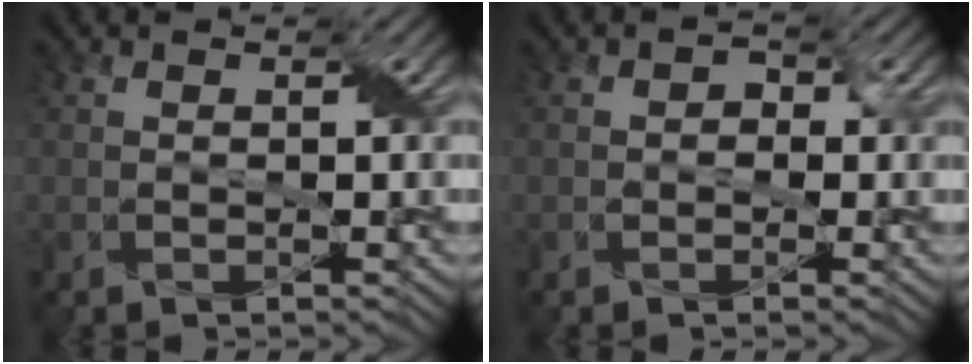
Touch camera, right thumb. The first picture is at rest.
{"total": 1.5, "force": [-0.3, 1.3, 0.6], "torque": [-0.009, 0.000, -0.008]}